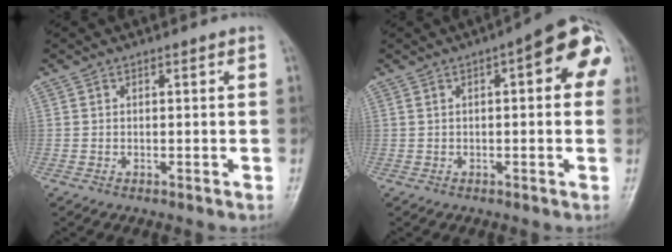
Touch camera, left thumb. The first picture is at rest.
{"total": 10.2, "force": [2.5, 3.6, 9.2], "torque": [-0.093, 0.026, 0.019]}